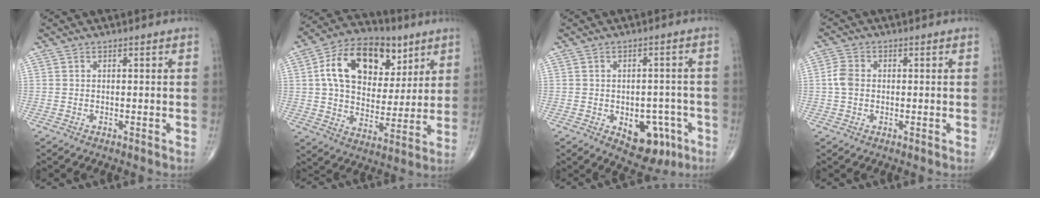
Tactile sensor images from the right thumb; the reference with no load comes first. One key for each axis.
{"total": 19.6, "fx": 7.0, "fy": 12.9, "fz": 13.0, "tx": -0.187, "ty": -0.007, "tz": 0.115}
{"total": 9.8, "fx": -3.9, "fy": 6.1, "fz": 6.6, "tx": -0.046, "ty": 0.022, "tz": -0.039}
{"total": 3.7, "fx": 0.0, "fy": 2.8, "fz": 2.4, "tx": -0.049, "ty": 0.008, "tz": -0.007}